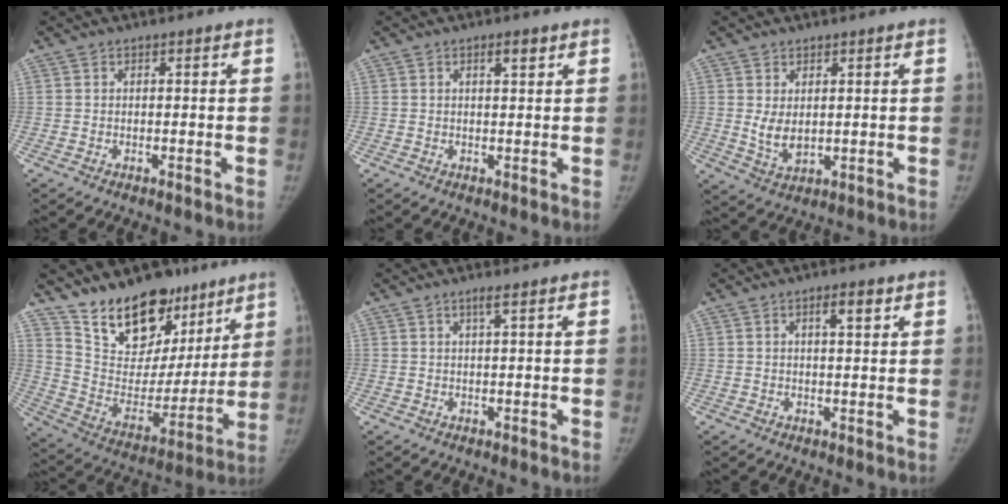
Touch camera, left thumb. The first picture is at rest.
{"total": 2.1, "force": [1.2, 0.6, 1.6], "torque": [-0.017, -0.004, 0.018]}
{"total": 4.3, "force": [0.9, 2.8, 3.2], "torque": [-0.046, -0.017, 0.026]}
{"total": 21.0, "force": [14.9, 11.8, 9.0], "torque": [-0.085, -0.085, 0.251]}
{"total": 1.4, "force": [0.8, -0.2, 1.1], "torque": [-0.025, 0.000, 0.016]}
{"total": 3.2, "force": [1.5, 1.0, 2.7], "torque": [-0.033, -0.004, 0.022]}